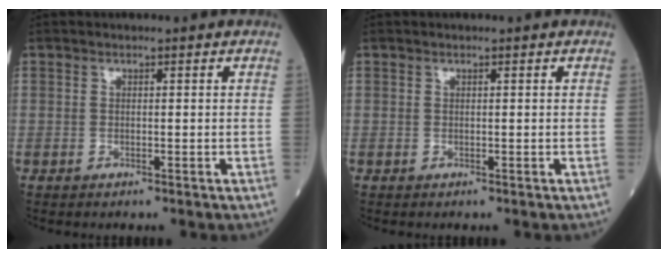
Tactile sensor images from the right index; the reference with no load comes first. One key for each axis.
{"total": 0.0}